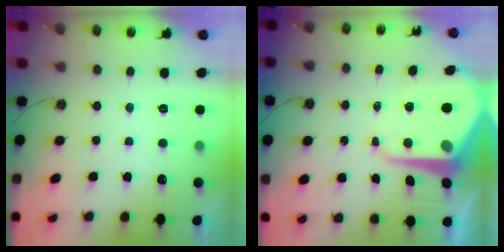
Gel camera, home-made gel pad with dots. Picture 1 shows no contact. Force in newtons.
{"total": 10.8, "press": 10.7, "slide": 1.0}